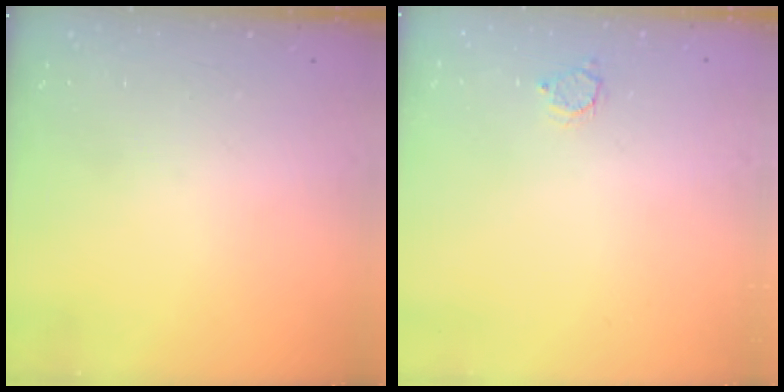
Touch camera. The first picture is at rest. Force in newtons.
{"total": 2.8, "press": 2.8, "slide": 0.3}